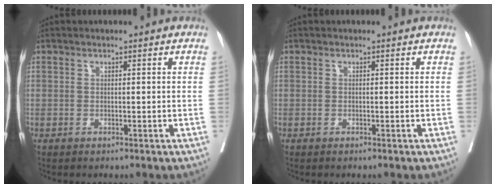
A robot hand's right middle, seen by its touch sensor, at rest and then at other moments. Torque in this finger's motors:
{"motor_torque": [0.00, -0.07, 0.00, 0.01]}